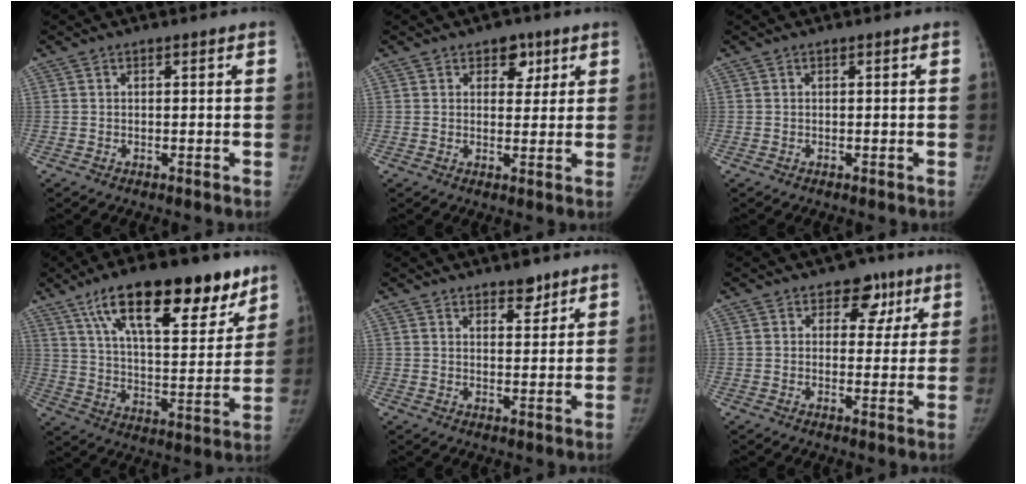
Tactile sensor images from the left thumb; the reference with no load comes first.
{"total": 4.6, "force": [2.5, 3.1, 2.2], "torque": [0.002, -0.010, 0.033]}
{"total": 0.0}
{"total": 24.7, "force": [15.1, 9.4, 17.1], "torque": [-0.223, -0.040, 0.244]}
{"total": 4.2, "force": [3.1, 1.8, 2.1], "torque": [-0.010, -0.021, 0.049]}
{"total": 6.2, "force": [3.2, 4.5, 2.9], "torque": [0.004, -0.008, 0.038]}